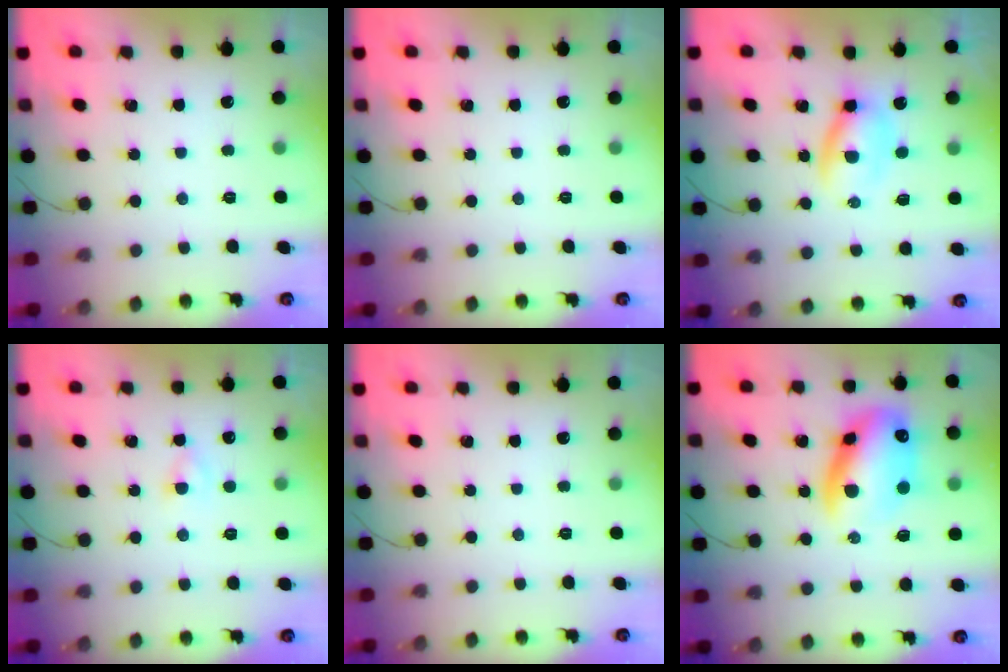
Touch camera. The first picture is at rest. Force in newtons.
{"total": 0.0}
{"total": 4.3, "press": 4.2, "slide": 0.8}
{"total": 1.9, "press": 1.6, "slide": 0.9}
{"total": 0.0}
{"total": 15.9, "press": 15.4, "slide": 3.6}